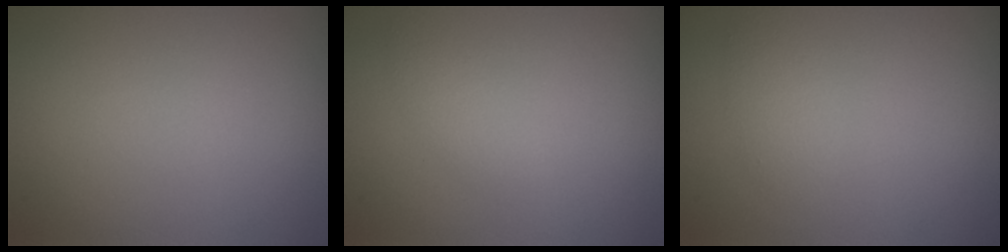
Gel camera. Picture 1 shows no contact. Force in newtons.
{"total": 1.4, "press": 1.4, "slide": 0.1}
{"total": 1.5, "press": 1.5, "slide": 0.0}